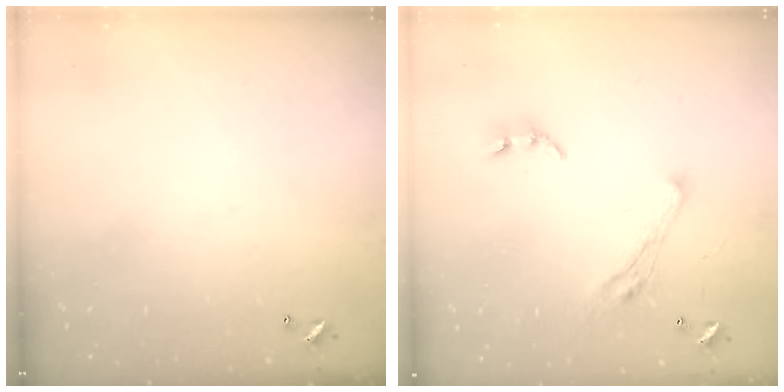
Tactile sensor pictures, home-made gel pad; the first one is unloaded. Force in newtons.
{"total": 7.0, "press": 6.8, "slide": 1.3}